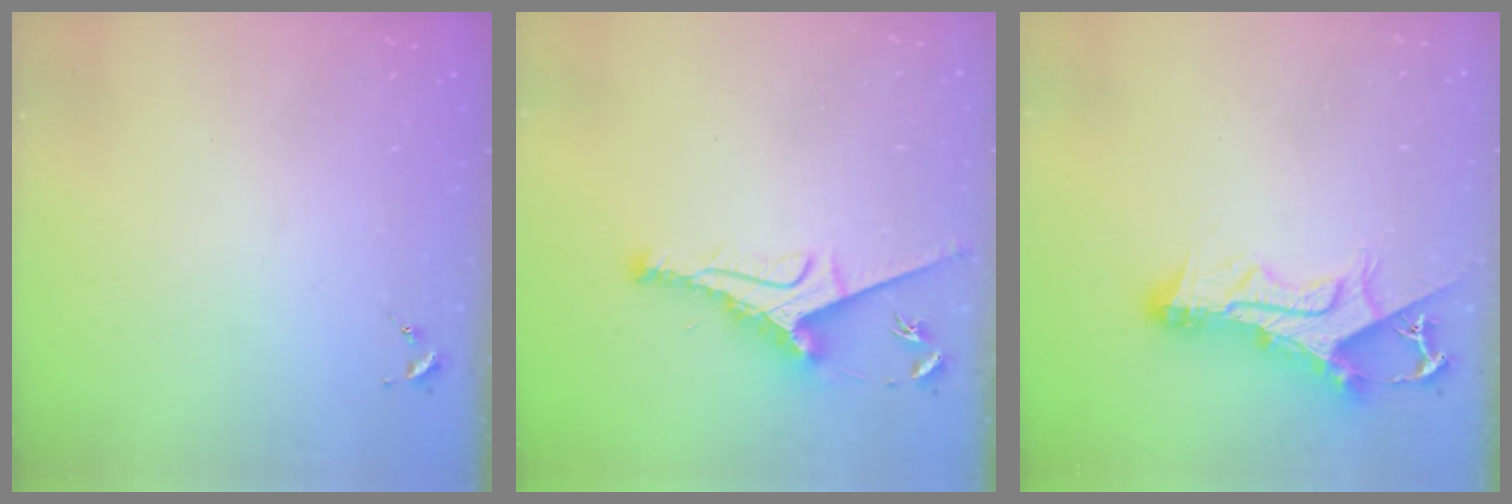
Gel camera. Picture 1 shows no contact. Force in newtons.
{"total": 9.6, "press": 9.6, "slide": 0.7}
{"total": 13.0, "press": 12.9, "slide": 1.2}